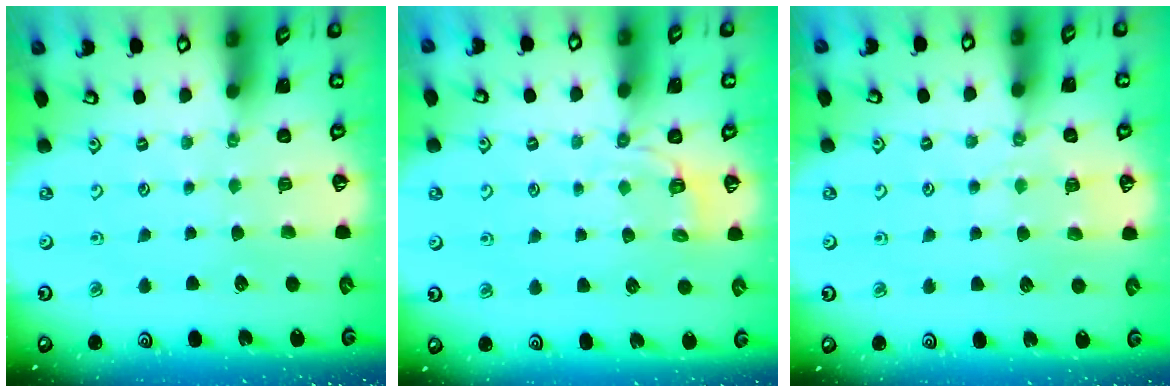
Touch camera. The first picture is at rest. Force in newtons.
{"total": 2.7, "press": 1.4, "slide": 2.3}
{"total": 6.1, "press": 6.1, "slide": 0.6}